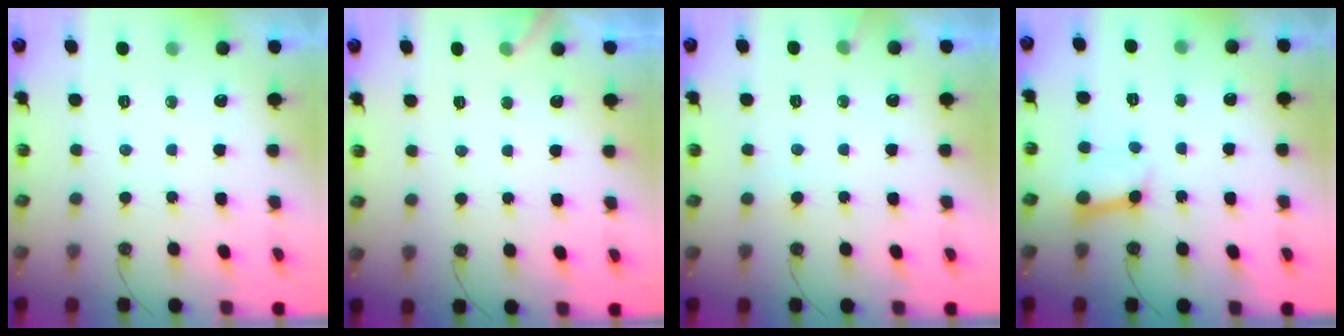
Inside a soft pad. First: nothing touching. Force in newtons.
{"total": 4.5, "press": 4.5, "slide": 0.3}
{"total": 5.8, "press": 5.8, "slide": 0.4}
{"total": 6.5, "press": 6.4, "slide": 0.9}